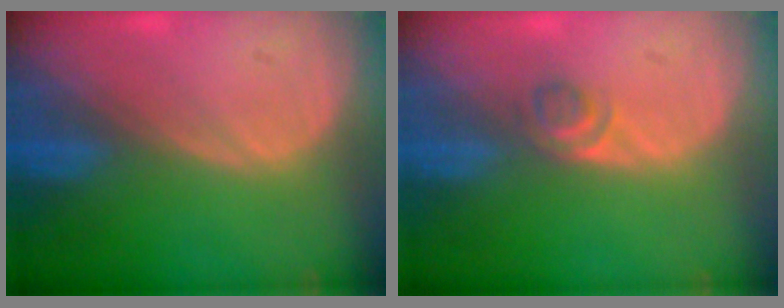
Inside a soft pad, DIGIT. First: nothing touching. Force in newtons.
{"total": 2.2, "press": 2.0, "slide": 0.9}